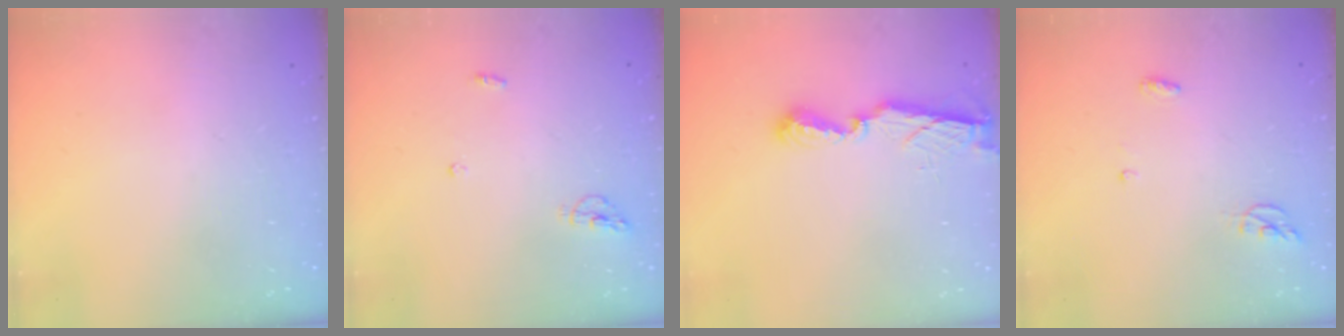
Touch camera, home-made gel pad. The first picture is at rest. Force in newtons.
{"total": 5.0, "press": 4.9, "slide": 0.2}
{"total": 7.2, "press": 7.2, "slide": 0.2}
{"total": 4.9, "press": 4.9, "slide": 0.2}